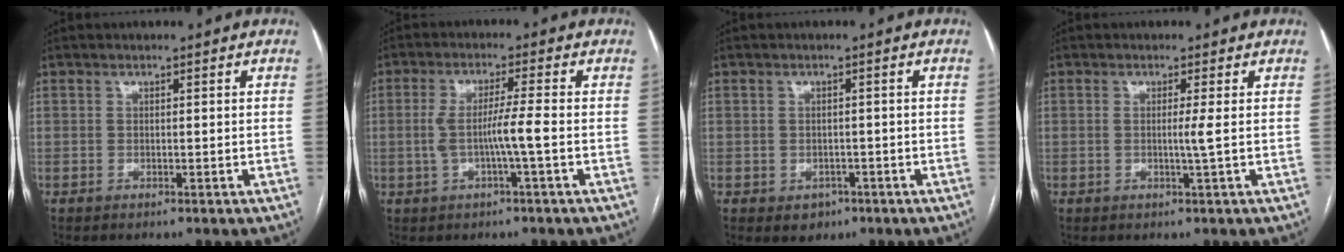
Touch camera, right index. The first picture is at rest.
{"total": 5.5, "force": [-1.0, -0.5, 5.4], "torque": [-0.105, 0.008, -0.017]}
{"total": 2.8, "force": [-1.2, 2.4, 0.9], "torque": [-0.005, 0.004, -0.008]}
{"total": 1.8, "force": [0.0, -0.7, 1.6], "torque": [-0.029, -0.003, -0.002]}